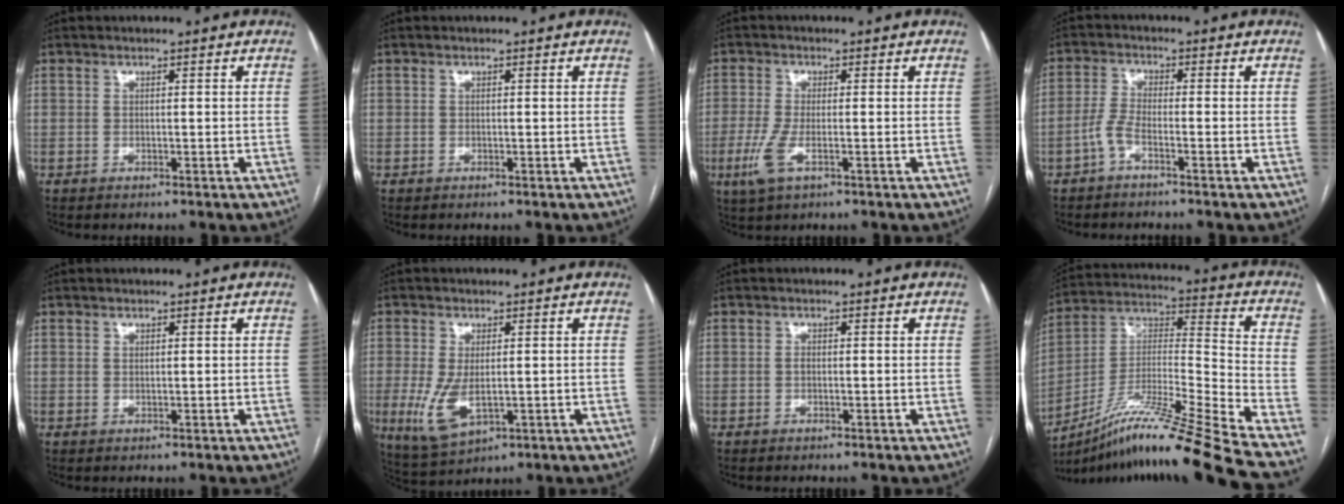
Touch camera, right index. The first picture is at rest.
{"total": 0.0}
{"total": 4.9, "force": [-1.9, 1.2, 4.3], "torque": [-0.109, -0.014, -0.036]}
{"total": 2.9, "force": [-1.8, 0.2, 2.2], "torque": [-0.053, 0.005, -0.042]}
{"total": 0.5, "force": [0.2, 0.3, 0.3], "torque": [-0.006, -0.001, 0.004]}
{"total": 7.0, "force": [-1.1, 3.1, 6.2], "torque": [-0.136, -0.021, -0.006]}
{"total": 0.8, "force": [-0.1, 0.5, 0.6], "torque": [-0.012, 0.002, -0.003]}
{"total": 22.7, "force": [-17.6, -2.3, 14.1], "torque": [-0.240, -0.012, -0.314]}